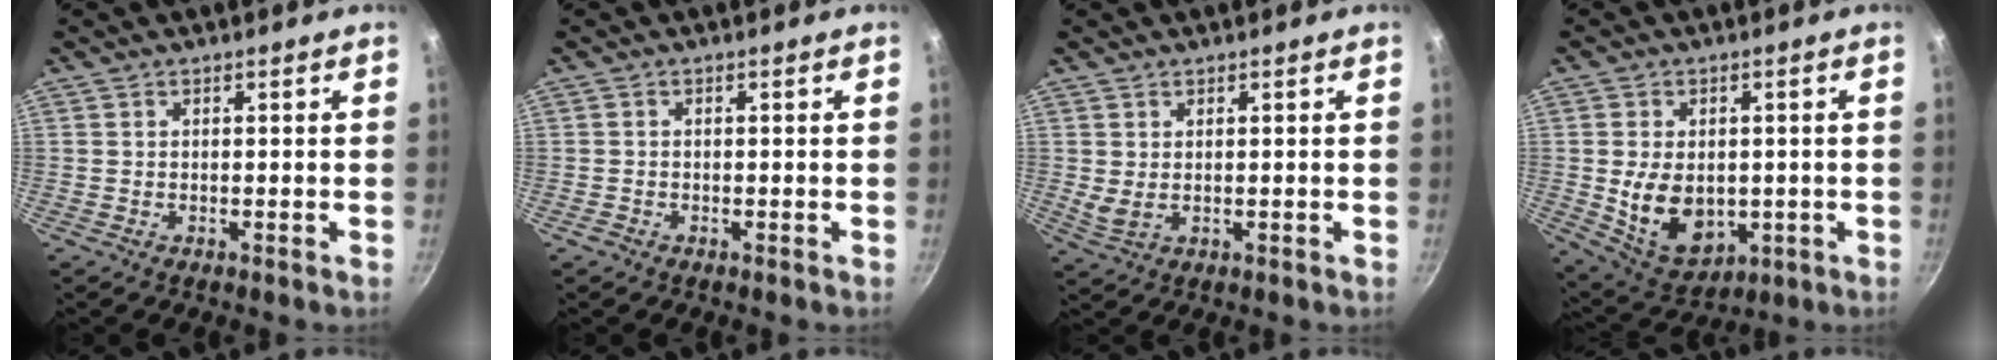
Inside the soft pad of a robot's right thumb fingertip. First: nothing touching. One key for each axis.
{"total": 0.9, "fx": -0.6, "fy": 0.6, "fz": 0.2, "tx": -0.005, "ty": 0.001, "tz": -0.014}
{"total": 2.6, "fx": 0.4, "fy": 1.5, "fz": 2.1, "tx": -0.045, "ty": -0.003, "tz": 0.017}
{"total": 11.6, "fx": -1.1, "fy": 8.1, "fz": 8.2, "tx": -0.111, "ty": -0.003, "tz": 0.006}